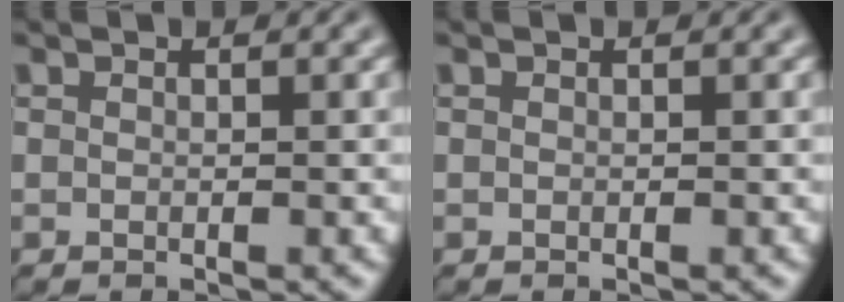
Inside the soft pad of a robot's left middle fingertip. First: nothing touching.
{"total": 0.0}